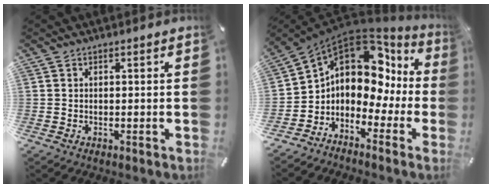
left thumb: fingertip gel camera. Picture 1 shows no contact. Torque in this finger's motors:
{"motor_torque": [0.05, 1.81, 1.44, 1.25, 0.04]}